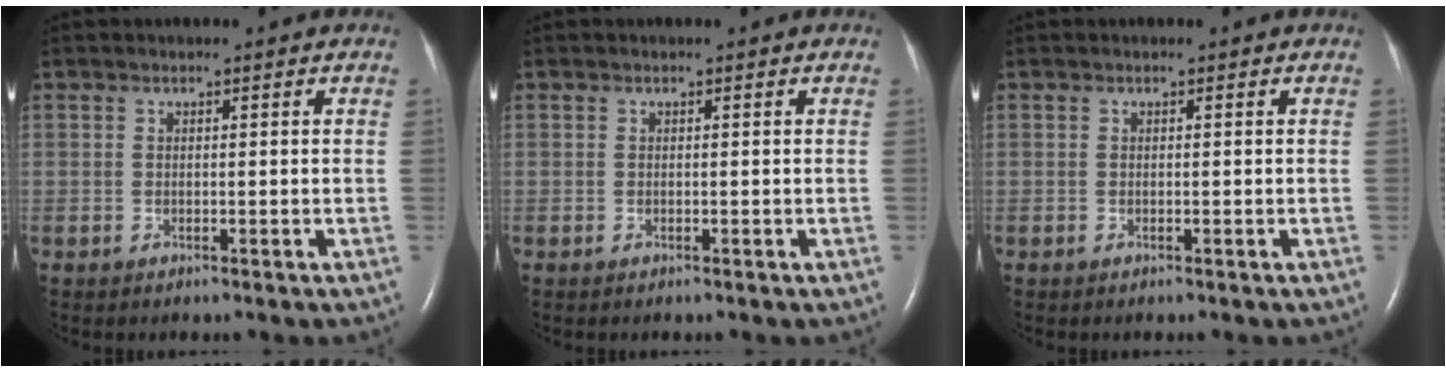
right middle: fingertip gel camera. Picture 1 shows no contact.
{"total": 0.0}
{"total": 0.0}